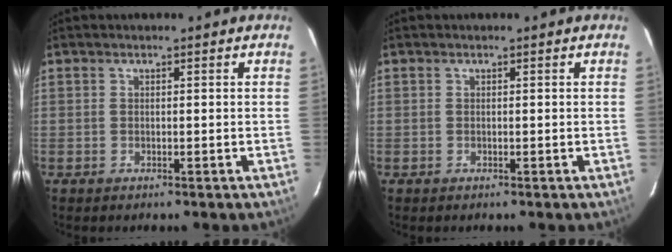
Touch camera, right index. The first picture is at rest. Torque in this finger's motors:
{"motor_torque": [0.00, 0.00, 0.01, 0.00]}